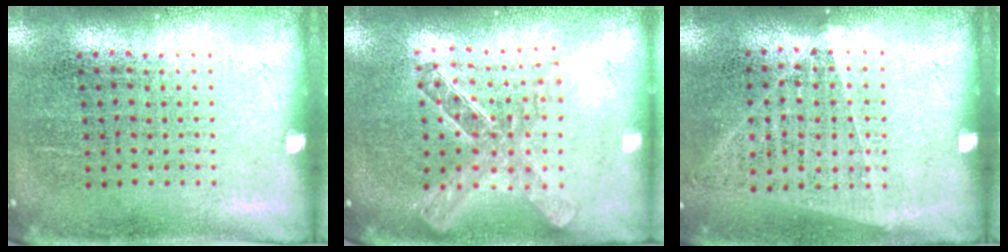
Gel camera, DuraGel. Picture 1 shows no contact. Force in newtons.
{"total": 2.1, "press": 1.7, "slide": 1.2}
{"total": 1.0, "press": 0.9, "slide": 0.4}